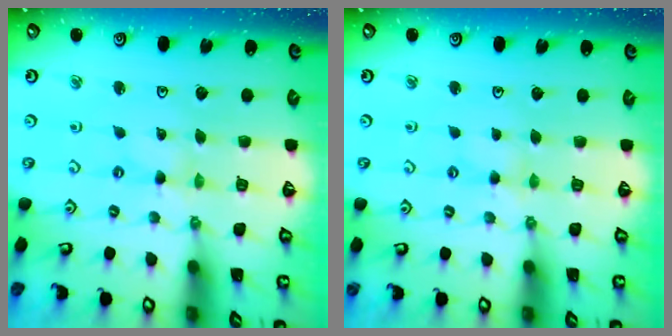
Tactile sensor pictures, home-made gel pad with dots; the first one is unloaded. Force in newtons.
{"total": 1.6, "press": 1.6, "slide": 0.4}